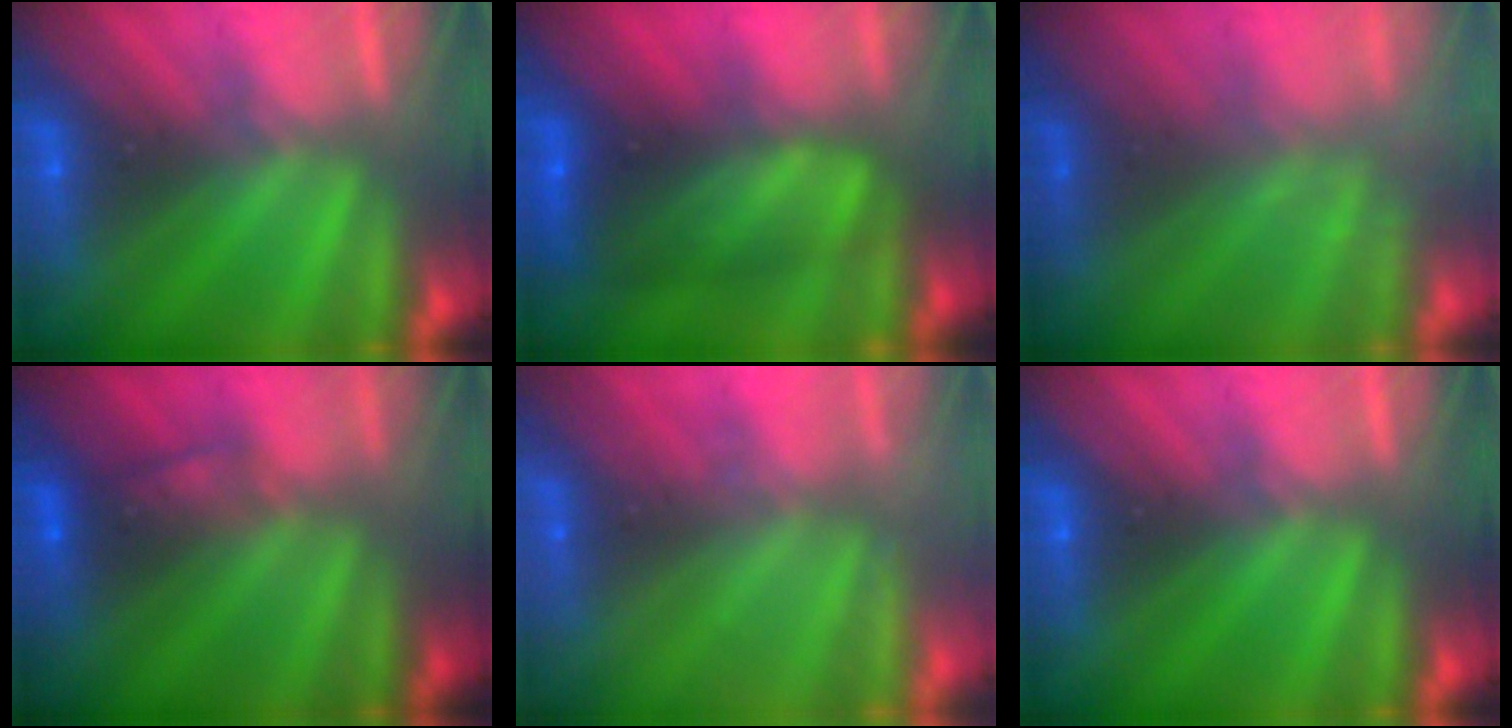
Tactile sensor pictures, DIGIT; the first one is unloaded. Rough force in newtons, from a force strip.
{"total": 8.7}
{"total": 2.4}
{"total": 2.3}
{"total": 2.1}
{"total": 0.0}